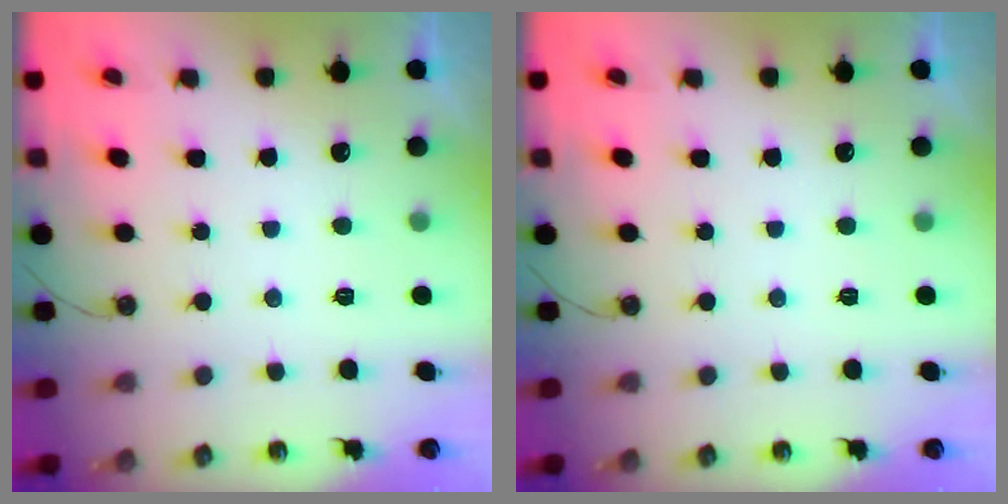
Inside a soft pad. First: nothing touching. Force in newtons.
{"total": 0.0}